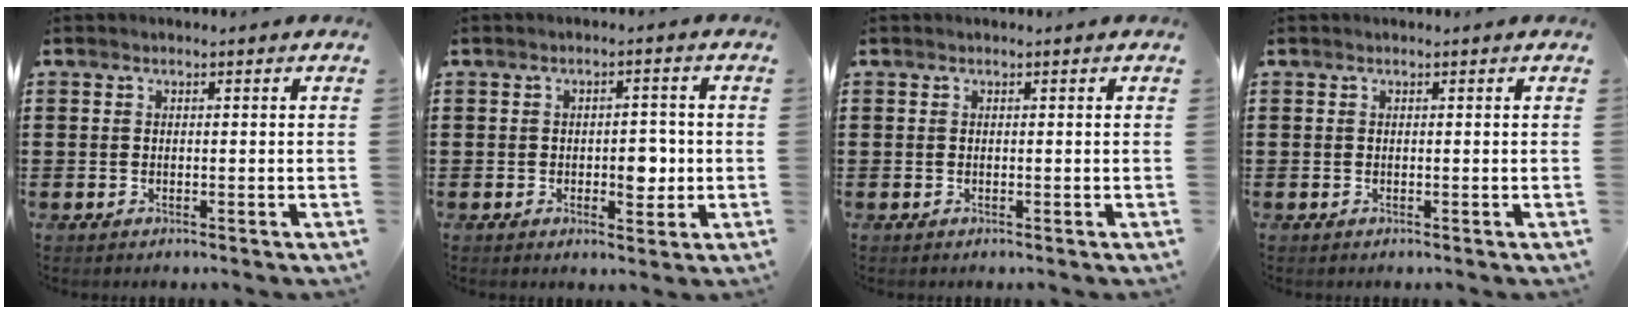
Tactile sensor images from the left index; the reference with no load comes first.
{"total": 4.3, "force": [-0.8, 2.4, 3.5], "torque": [-0.050, -0.001, -0.019]}
{"total": 0.0}
{"total": 0.0}